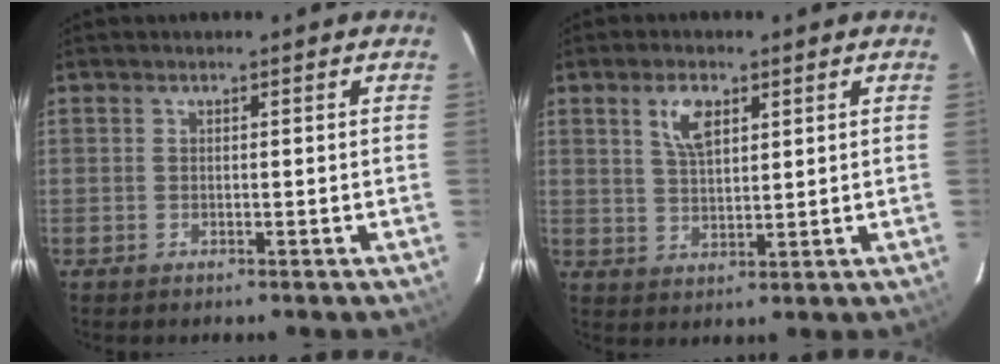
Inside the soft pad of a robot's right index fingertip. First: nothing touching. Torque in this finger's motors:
{"motor_torque": [0.41, 0.10, 0.27, 0.07]}